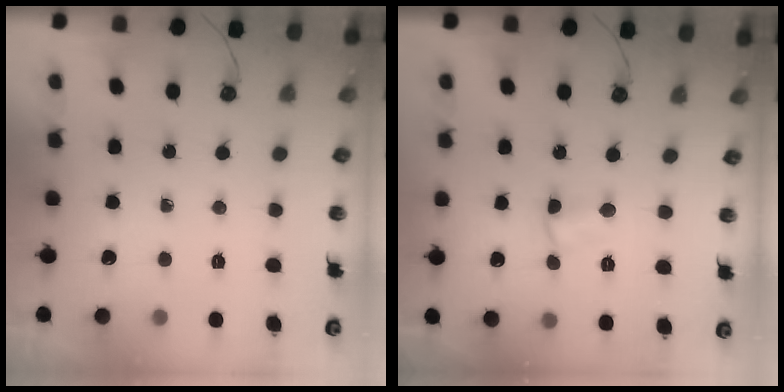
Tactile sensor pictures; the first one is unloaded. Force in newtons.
{"total": 1.6, "press": 1.5, "slide": 0.5}